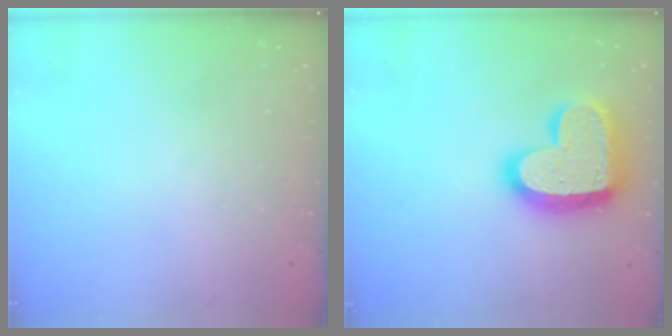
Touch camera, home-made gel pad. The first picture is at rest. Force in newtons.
{"total": 20.2, "press": 20.1, "slide": 1.3}